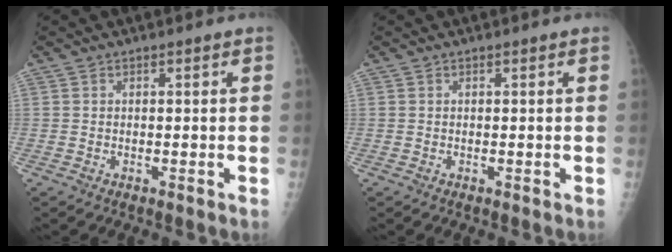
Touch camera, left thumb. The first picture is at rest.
{"total": 0.0}